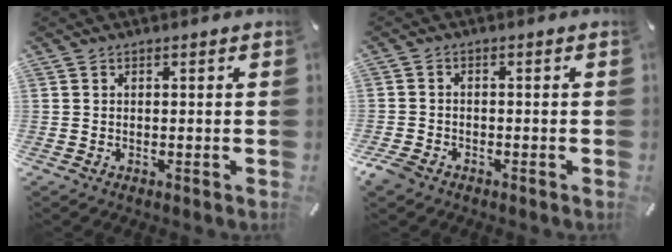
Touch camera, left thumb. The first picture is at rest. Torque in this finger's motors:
{"motor_torque": [-0.15, 0.35, 0.06, 0.09, 0.08]}